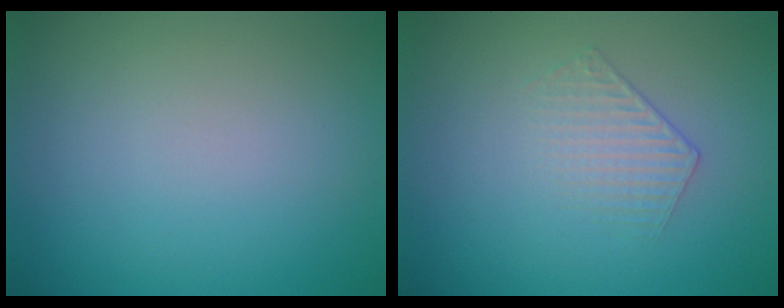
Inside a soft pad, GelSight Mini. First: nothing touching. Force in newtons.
{"total": 1.3, "press": 0.6, "slide": 1.2}